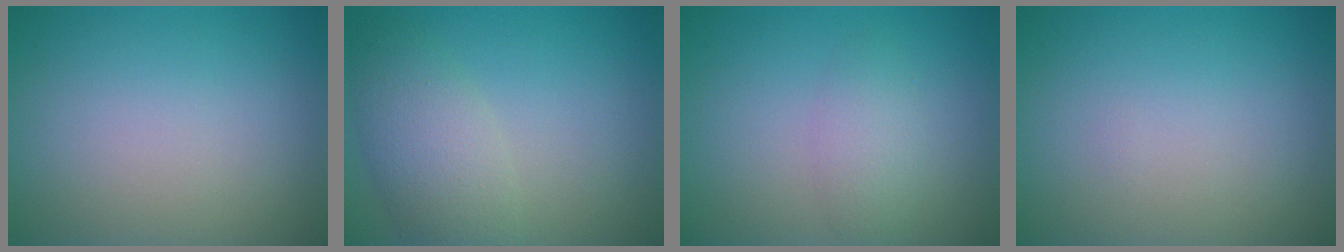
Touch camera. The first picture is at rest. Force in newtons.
{"total": 4.3, "press": 4.3, "slide": 0.2}
{"total": 2.3, "press": 2.3, "slide": 0.0}
{"total": 0.0}